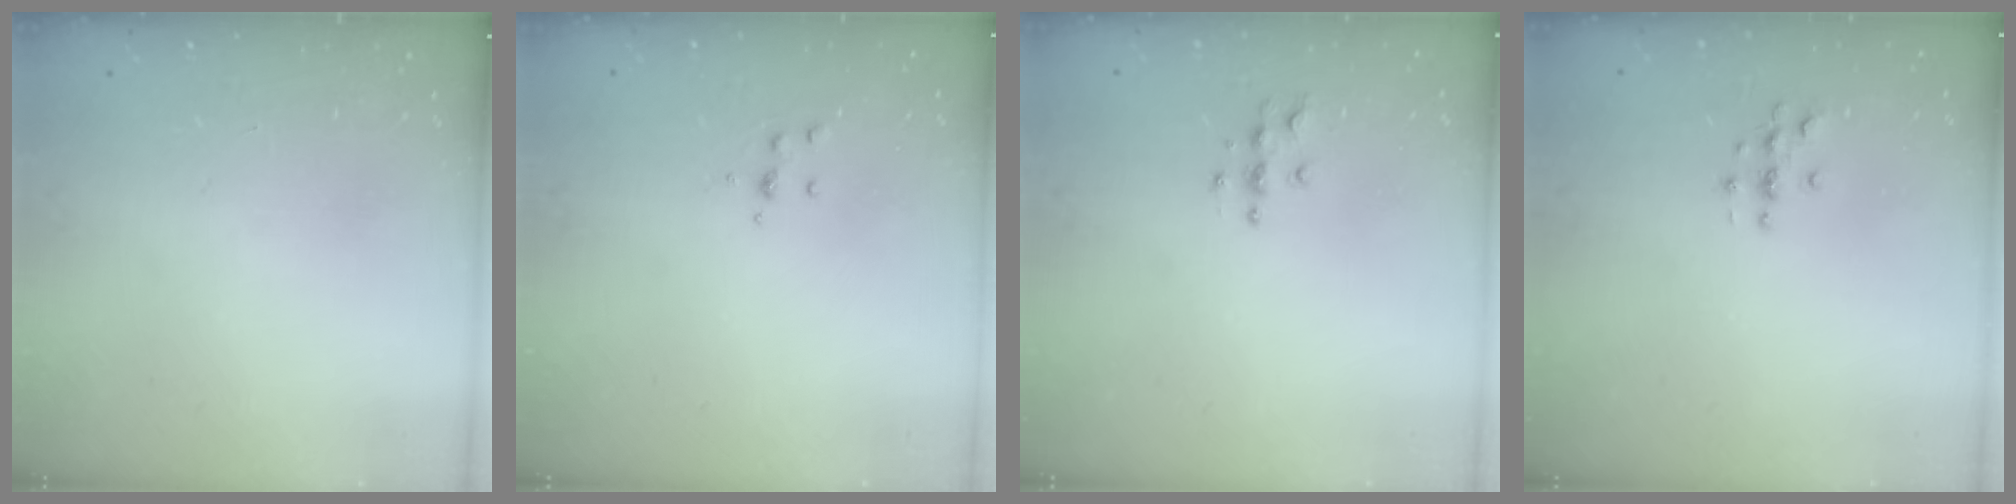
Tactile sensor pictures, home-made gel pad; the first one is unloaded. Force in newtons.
{"total": 4.1, "press": 4.1, "slide": 0.6}
{"total": 4.0, "press": 4.0, "slide": 0.3}
{"total": 3.0, "press": 3.0, "slide": 0.3}